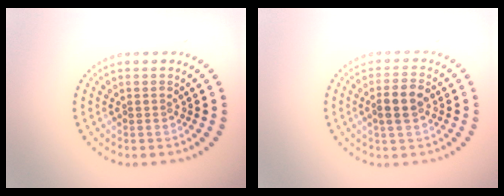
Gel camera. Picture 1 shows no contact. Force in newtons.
{"total": 2.9, "press": 2.8, "slide": 0.8}